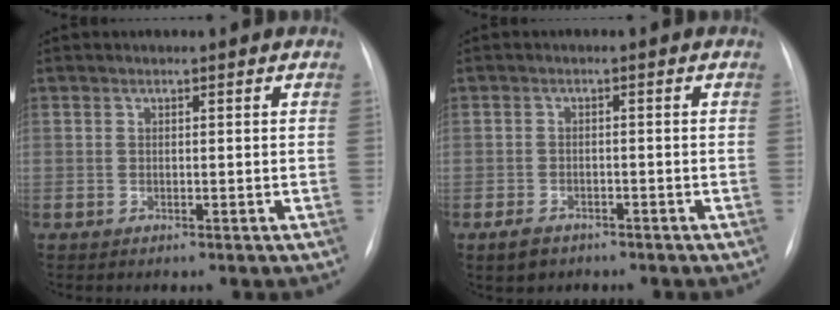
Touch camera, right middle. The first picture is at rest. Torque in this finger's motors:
{"motor_torque": [-0.11, -0.07, 0.18, 0.04]}